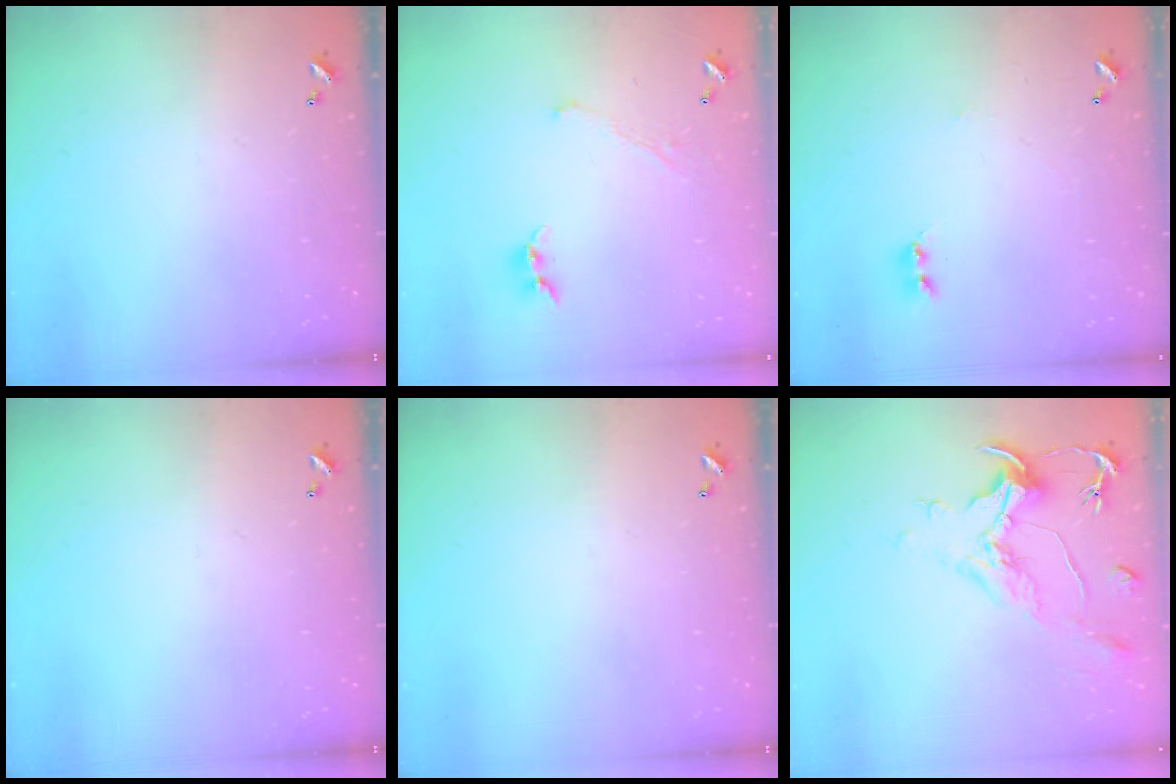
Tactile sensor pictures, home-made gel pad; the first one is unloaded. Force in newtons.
{"total": 1.3, "press": 1.2, "slide": 0.5}
{"total": 1.6, "press": 1.6, "slide": 0.4}
{"total": 0.0}
{"total": 0.0}
{"total": 2.2, "press": 1.7, "slide": 1.3}